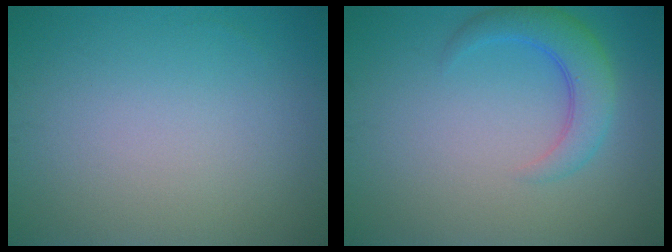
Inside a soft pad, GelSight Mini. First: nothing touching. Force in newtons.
{"total": 3.8, "press": 3.7, "slide": 0.3}